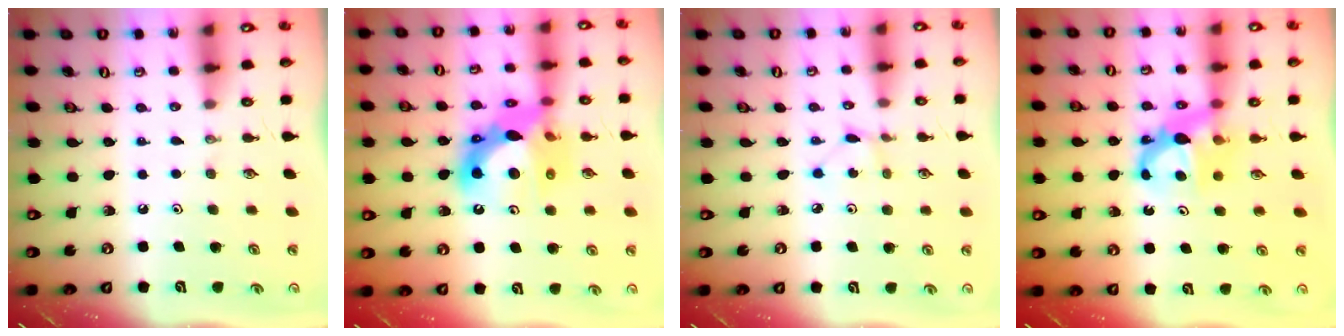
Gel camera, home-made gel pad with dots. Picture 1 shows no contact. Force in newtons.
{"total": 13.9, "press": 13.6, "slide": 2.8}
{"total": 1.3, "press": 1.3, "slide": 0.1}
{"total": 7.1, "press": 7.1, "slide": 0.3}